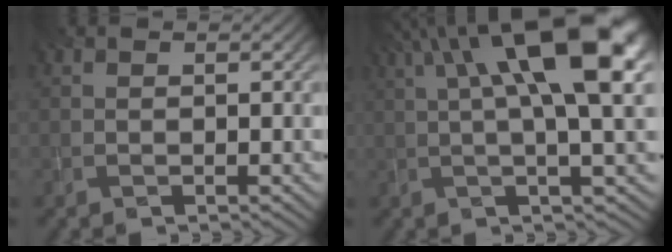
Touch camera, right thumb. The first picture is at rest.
{"total": 15.1, "force": [4.8, 4.1, 13.7], "torque": [-0.224, 0.021, 0.078]}